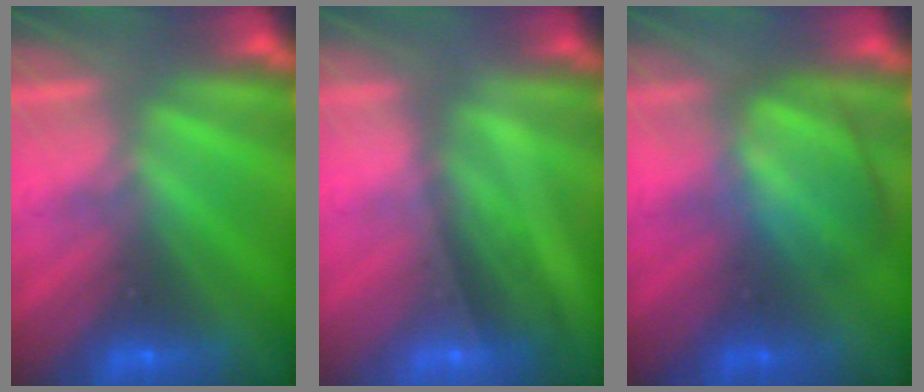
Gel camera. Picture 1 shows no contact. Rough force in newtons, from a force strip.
{"total": 1.9}
{"total": 2.9}